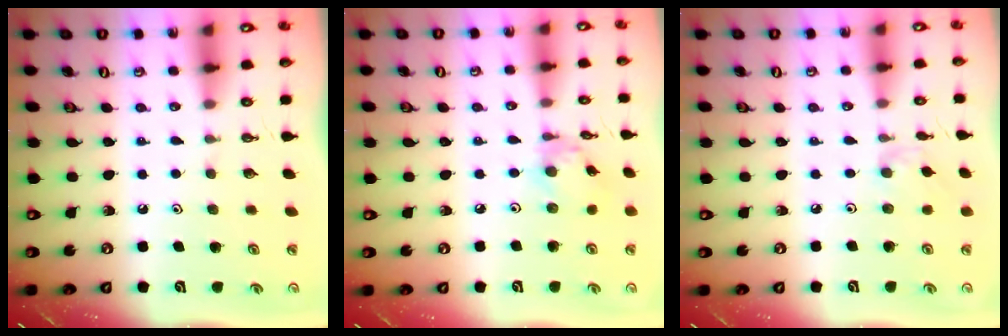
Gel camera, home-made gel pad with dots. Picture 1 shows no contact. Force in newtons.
{"total": 3.4, "press": 3.4, "slide": 0.1}
{"total": 1.4, "press": 1.4, "slide": 0.4}